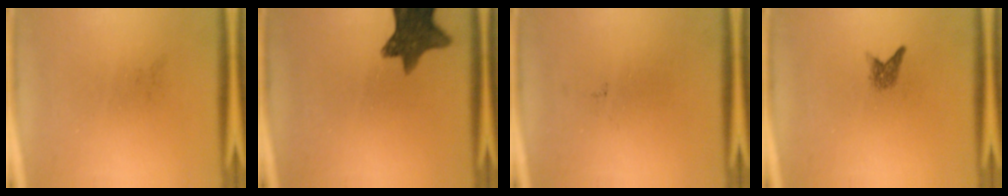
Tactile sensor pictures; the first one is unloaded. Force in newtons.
{"total": 10.8}
{"total": 0.0}
{"total": 1.5}